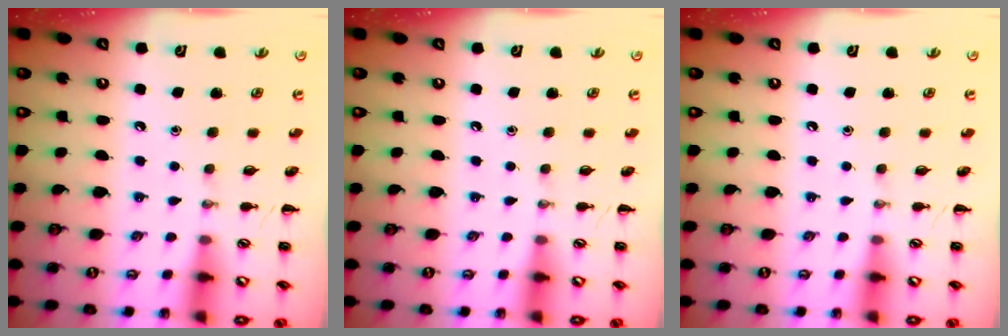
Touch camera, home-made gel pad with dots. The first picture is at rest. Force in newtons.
{"total": 0.0}
{"total": 0.0}